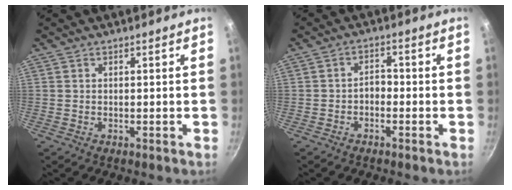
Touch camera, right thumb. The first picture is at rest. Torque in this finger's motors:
{"motor_torque": [0.01, 0.11, 0.74, -0.32, -0.03]}